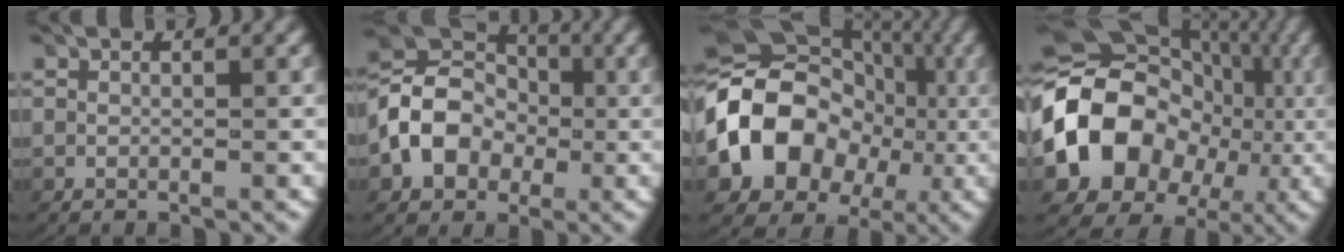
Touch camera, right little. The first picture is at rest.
{"total": 8.0, "force": [-0.1, 6.7, 4.4], "torque": [-0.104, -0.005, -0.001]}
{"total": 15.2, "force": [1.3, 12.3, 8.9], "torque": [-0.184, -0.009, 0.016]}
{"total": 18.1, "force": [0.8, 14.5, 10.9], "torque": [-0.217, -0.024, 0.012]}